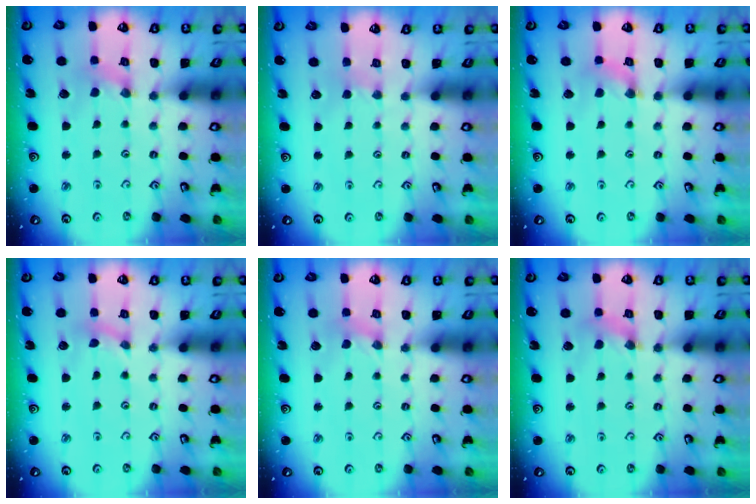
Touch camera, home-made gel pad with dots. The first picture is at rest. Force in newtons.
{"total": 2.0, "press": 1.9, "slide": 0.3}
{"total": 1.5, "press": 1.4, "slide": 0.3}
{"total": 0.8, "press": 0.8, "slide": 0.0}
{"total": 0.0}
{"total": 1.8, "press": 1.8, "slide": 0.3}